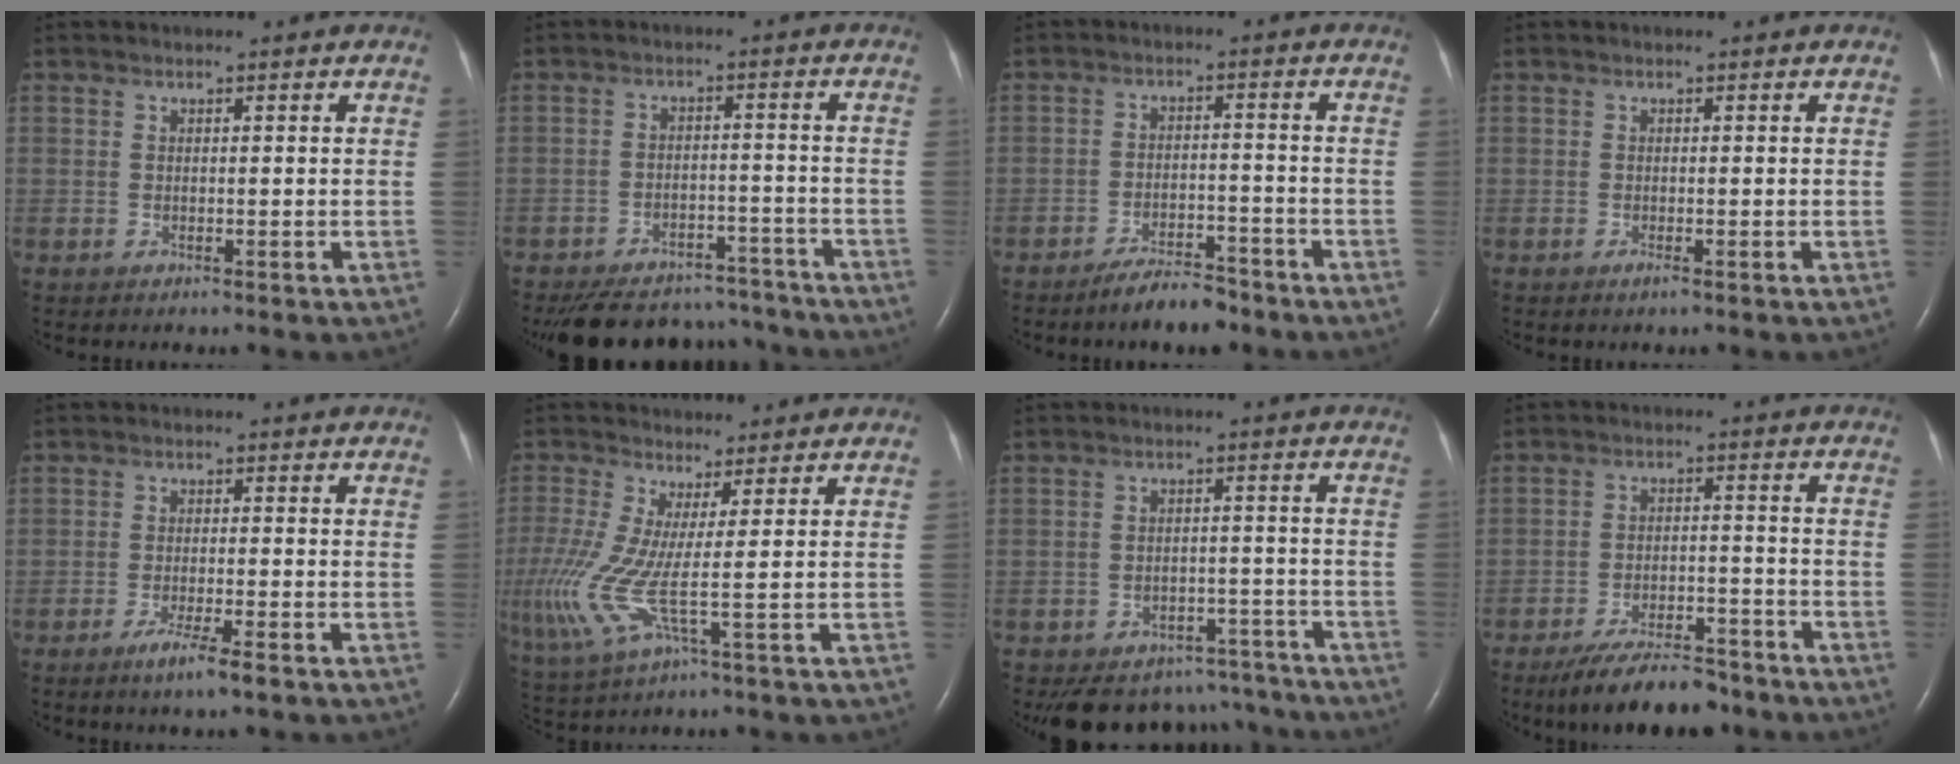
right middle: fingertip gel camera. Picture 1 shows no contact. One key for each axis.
{"total": 16.1, "fx": -14.3, "fy": 6.0, "fz": 4.3, "tx": -0.099, "ty": 0.010, "tz": -0.193}
{"total": 5.5, "fx": -4.6, "fy": 1.4, "fz": 2.5, "tx": -0.049, "ty": -0.002, "tz": -0.079}
{"total": 0.6, "fx": -0.3, "fy": 0.0, "fz": 0.4, "tx": -0.012, "ty": -0.002, "tz": -0.006}
{"total": 4.0, "fx": -2.5, "fy": -0.1, "fz": 3.2, "tx": -0.064, "ty": -0.010, "tz": -0.047}
{"total": 10.0, "fx": -0.6, "fy": 1.1, "fz": 9.9, "tx": -0.252, "ty": -0.011, "tz": -0.010}
{"total": 12.7, "fx": -11.4, "fy": 5.5, "fz": 1.9, "tx": -0.026, "ty": 0.024, "tz": -0.139}
{"total": 10.7, "fx": -9.0, "fy": 2.9, "fz": 5.1, "tx": -0.084, "ty": -0.008, "tz": -0.147}